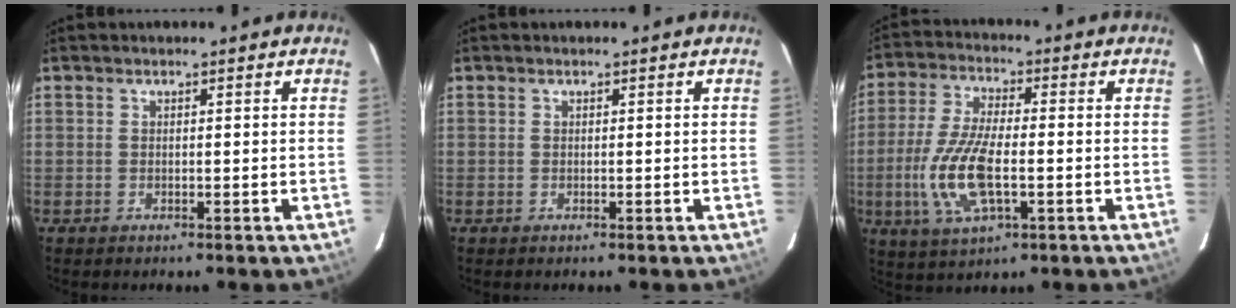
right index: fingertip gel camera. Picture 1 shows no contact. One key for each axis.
{"total": 0.0}
{"total": 13.0, "fx": -2.9, "fy": 4.8, "fz": 11.7, "tx": -0.253, "ty": -0.006, "tz": -0.055}